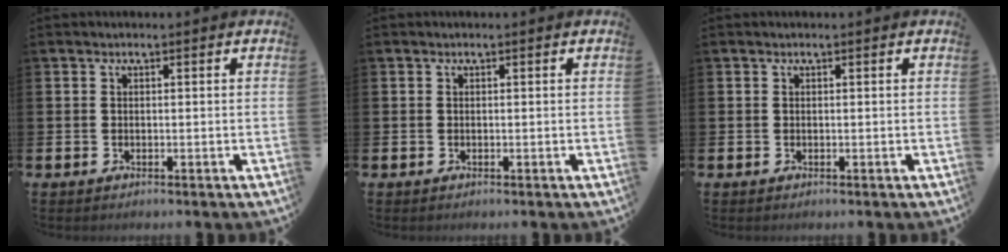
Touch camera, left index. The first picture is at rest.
{"total": 0.0}
{"total": 0.0}